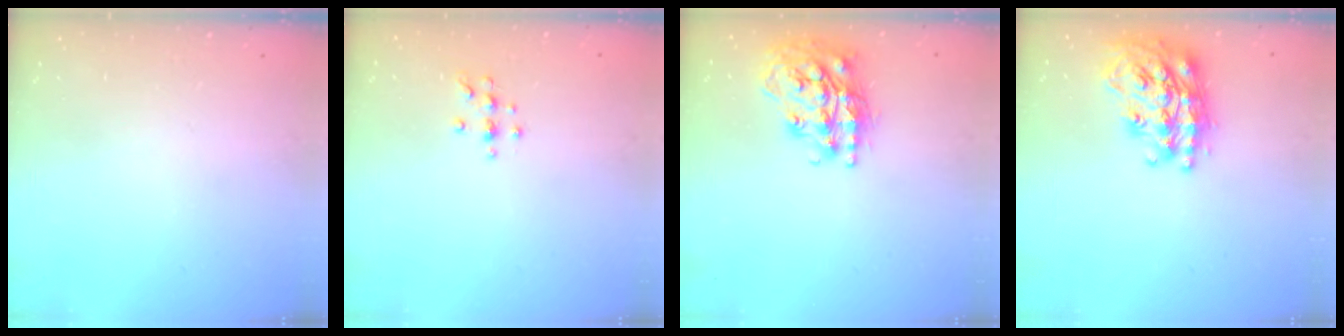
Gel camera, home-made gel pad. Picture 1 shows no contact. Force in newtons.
{"total": 6.3, "press": 6.2, "slide": 0.7}
{"total": 19.3, "press": 19.3, "slide": 1.4}
{"total": 23.5, "press": 23.4, "slide": 2.0}